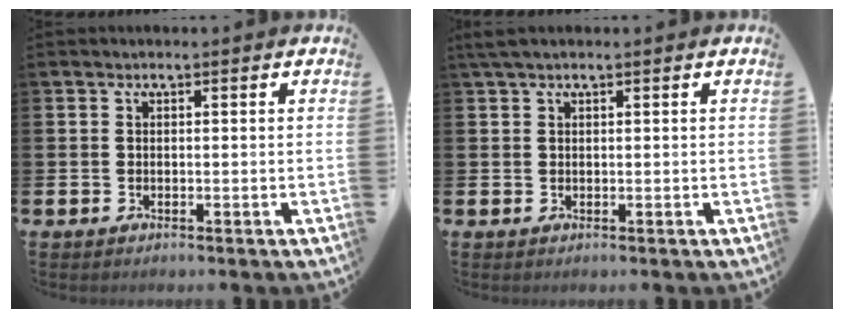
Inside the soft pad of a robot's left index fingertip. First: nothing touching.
{"total": 1.5, "force": [1.1, 0.3, 1.0], "torque": [-0.019, 0.003, 0.020]}